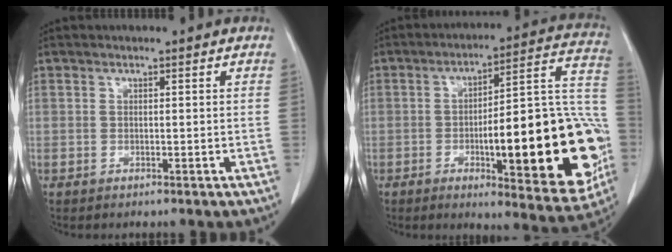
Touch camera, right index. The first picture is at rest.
{"total": 25.5, "force": [-5.6, 5.7, 24.2], "torque": [-0.259, 0.021, -0.064]}